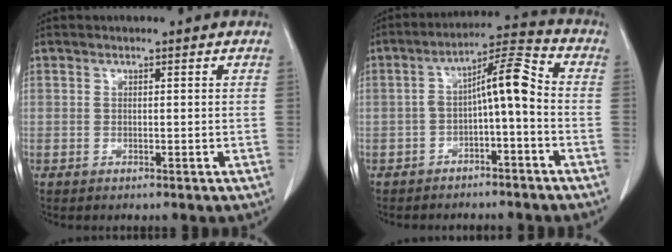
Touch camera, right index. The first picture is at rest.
{"total": 8.0, "force": [-1.6, 1.4, 7.7], "torque": [-0.127, 0.036, -0.027]}